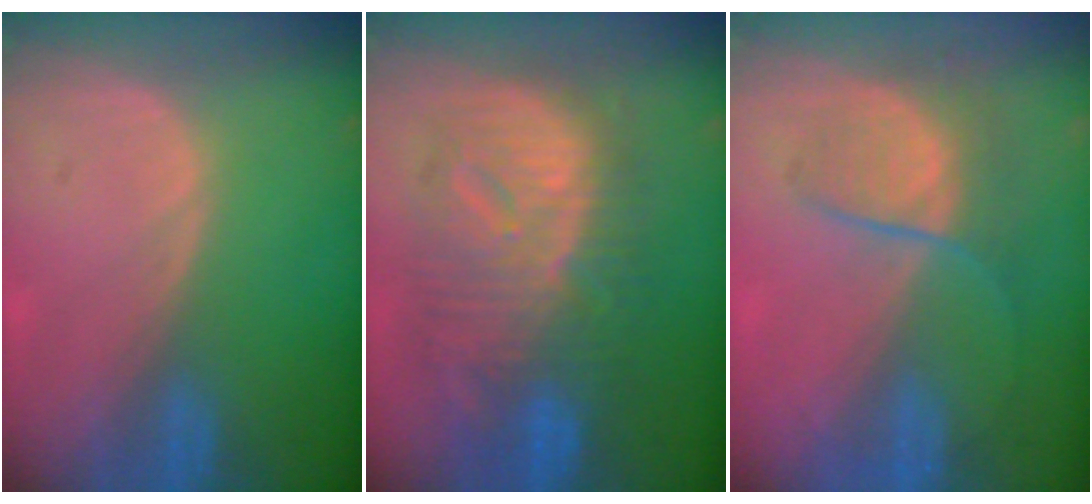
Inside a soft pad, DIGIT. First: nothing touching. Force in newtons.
{"total": 12.5, "press": 12.5, "slide": 1.1}
{"total": 6.4, "press": 5.9, "slide": 2.3}